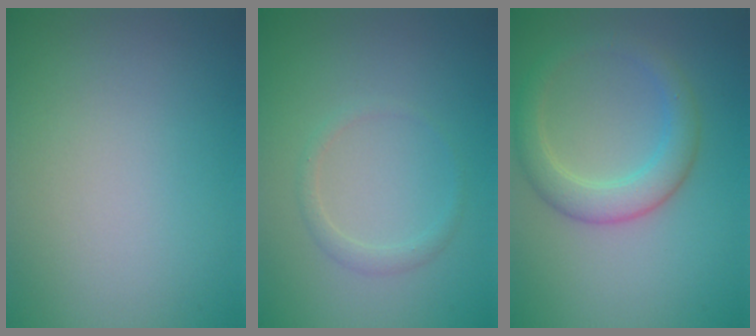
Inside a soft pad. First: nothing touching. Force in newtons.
{"total": 1.2, "press": 1.2, "slide": 0.2}
{"total": 3.8, "press": 3.8, "slide": 0.2}